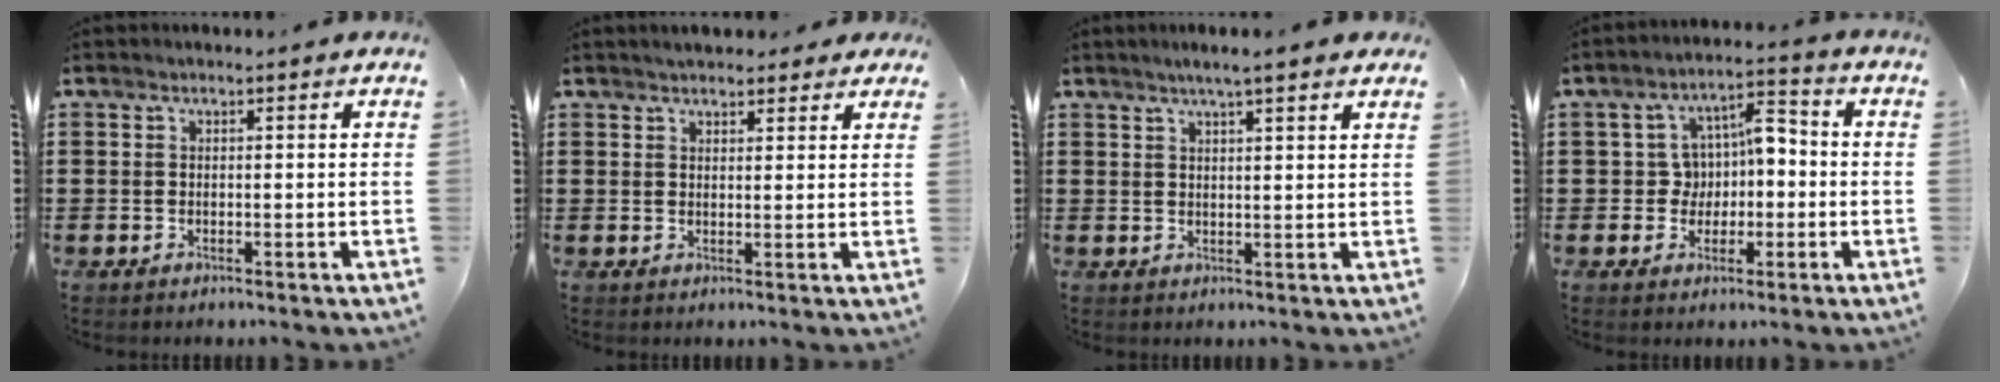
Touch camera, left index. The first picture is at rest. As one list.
[{"total": 2.6, "force": [2.4, 0.9, 0.5], "torque": [-0.007, 0.000, 0.042]}, {"total": 3.2, "force": [2.6, -0.1, 1.9], "torque": [-0.044, 0.001, 0.046]}, {"total": 6.0, "force": [-0.3, 5.0, 3.2], "torque": [-0.078, 0.008, -0.010]}]